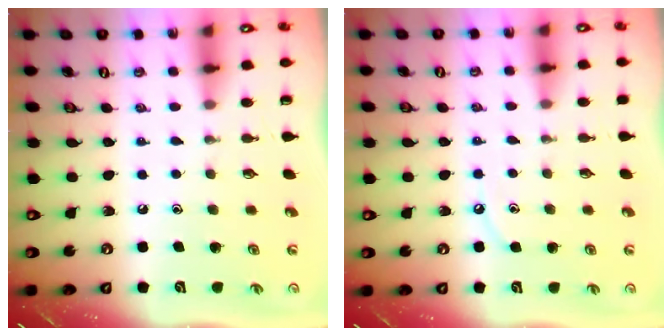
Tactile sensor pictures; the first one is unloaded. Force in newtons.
{"total": 3.9, "press": 3.9, "slide": 0.4}